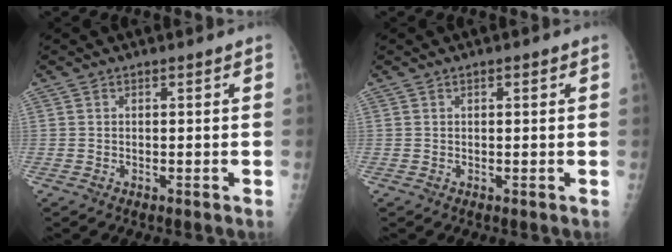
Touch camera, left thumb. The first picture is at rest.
{"total": 0.9, "force": [0.4, 0.3, 0.7], "torque": [-0.009, 0.002, 0.004]}